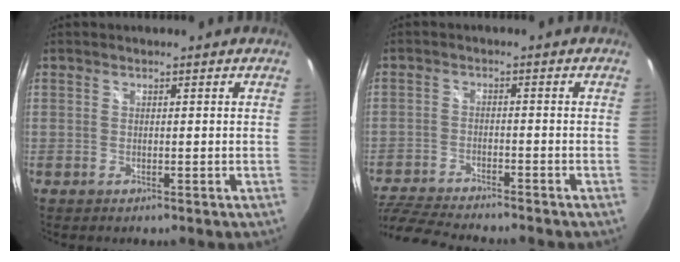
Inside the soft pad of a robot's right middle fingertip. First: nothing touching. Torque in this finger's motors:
{"motor_torque": [1.04, -1.10, 0.23, 0.06]}